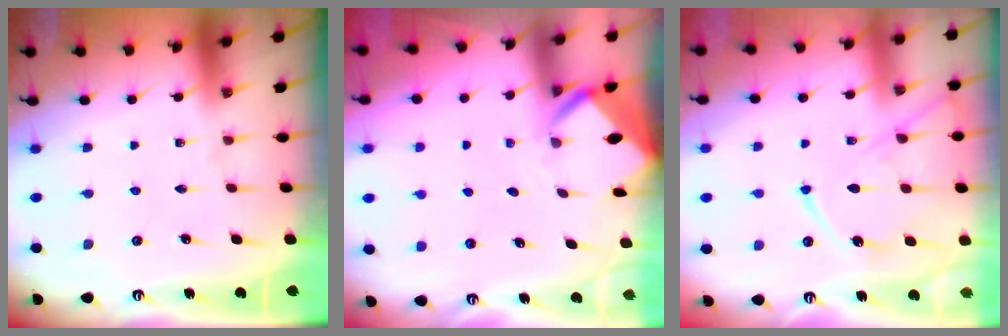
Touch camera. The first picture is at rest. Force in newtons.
{"total": 3.3, "press": 3.3, "slide": 0.1}
{"total": 13.5, "press": 13.4, "slide": 1.6}